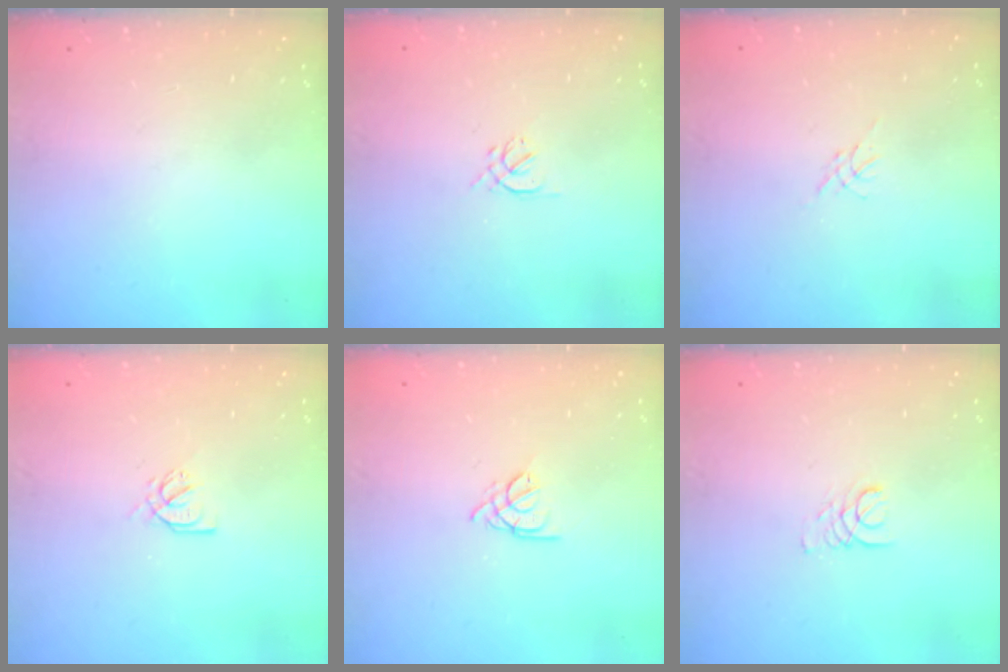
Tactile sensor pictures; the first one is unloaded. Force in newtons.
{"total": 1.6, "press": 1.5, "slide": 0.6}
{"total": 0.0}
{"total": 3.5, "press": 3.5, "slide": 0.2}
{"total": 2.7, "press": 2.6, "slide": 0.5}
{"total": 1.6, "press": 1.6, "slide": 0.1}